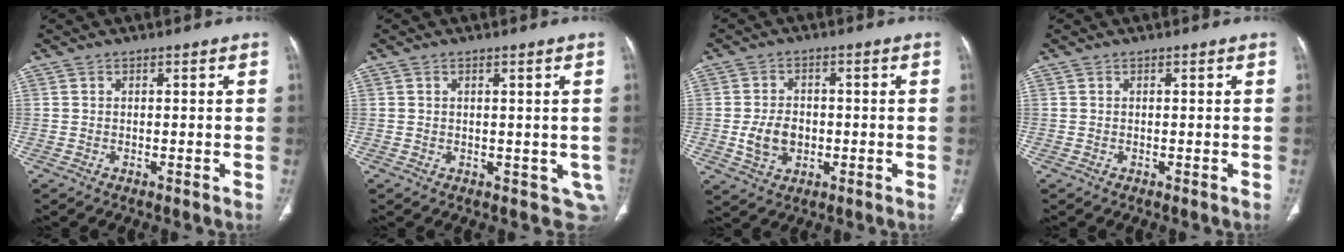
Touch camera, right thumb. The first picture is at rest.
{"total": 4.8, "force": [0.6, 3.0, 3.7], "torque": [-0.028, -0.011, 0.019]}
{"total": 6.7, "force": [-1.1, 4.9, 4.4], "torque": [-0.066, 0.007, -0.014]}
{"total": 0.0}